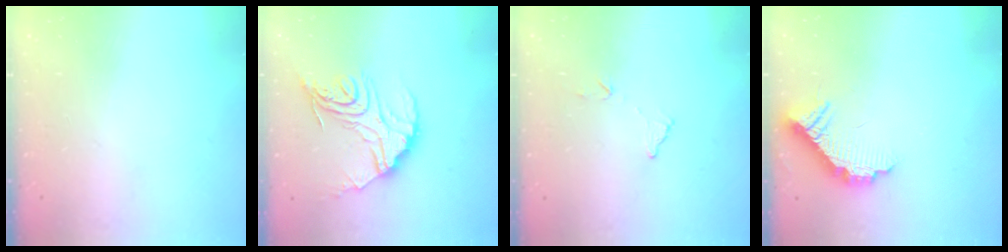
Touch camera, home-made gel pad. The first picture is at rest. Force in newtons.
{"total": 16.9, "press": 16.9, "slide": 1.3}
{"total": 6.5, "press": 6.5, "slide": 0.4}
{"total": 10.4, "press": 10.4, "slide": 0.3}